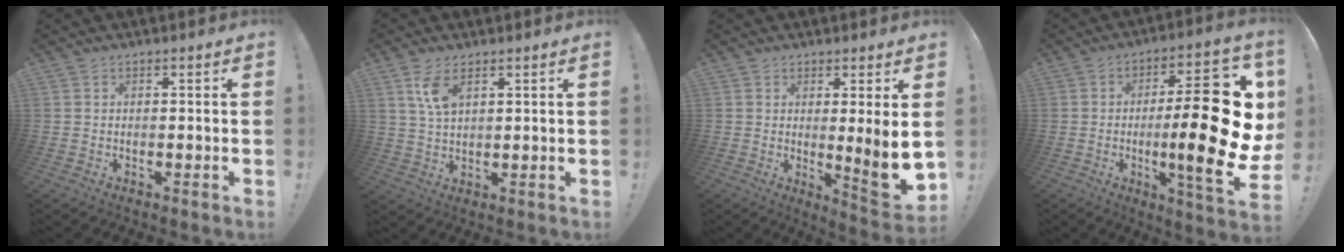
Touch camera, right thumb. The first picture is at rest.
{"total": 6.5, "force": [3.2, 2.9, 4.9], "torque": [-0.089, -0.015, 0.055]}
{"total": 10.4, "force": [0.4, 0.5, 10.4], "torque": [-0.130, -0.028, 0.006]}
{"total": 26.2, "force": [-1.6, 6.4, 25.3], "torque": [-0.383, 0.000, -0.024]}